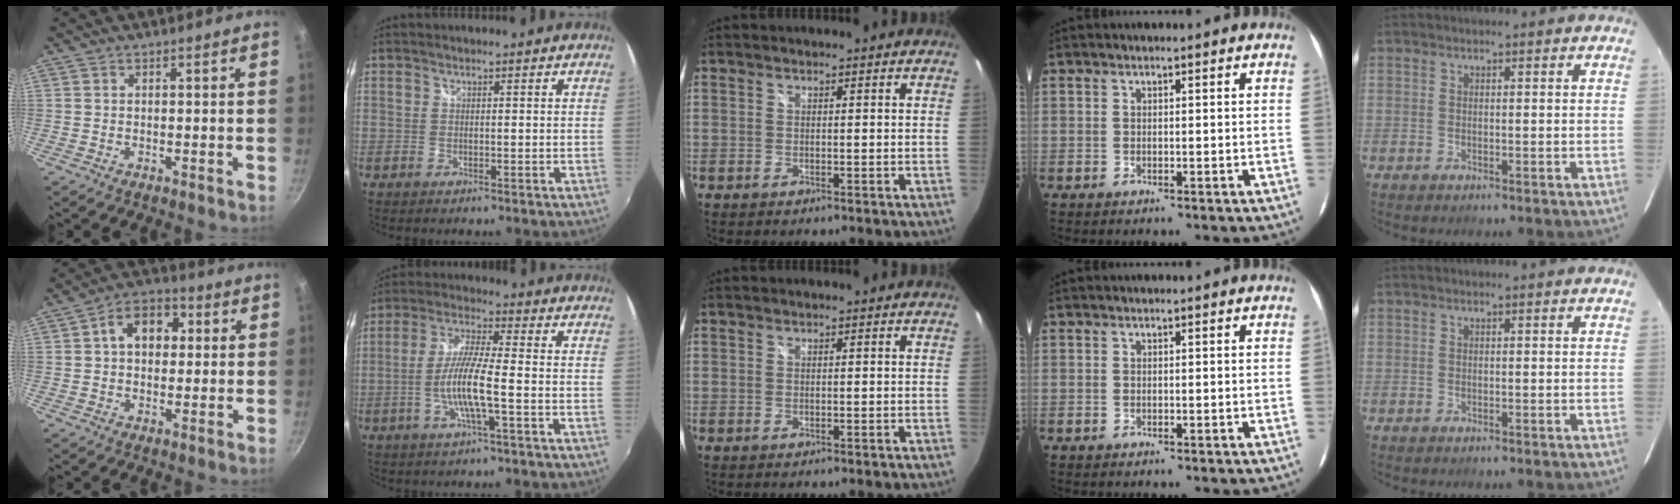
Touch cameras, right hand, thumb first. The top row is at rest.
{"thumb": {"total": 9.1, "force": [1.6, 6.5, 6.1], "torque": [-0.055, 0.018, 0.012]}, "index": {"total": 8.7, "force": [-2.7, 0.3, 8.2], "torque": [-0.171, 0.000, -0.052]}}